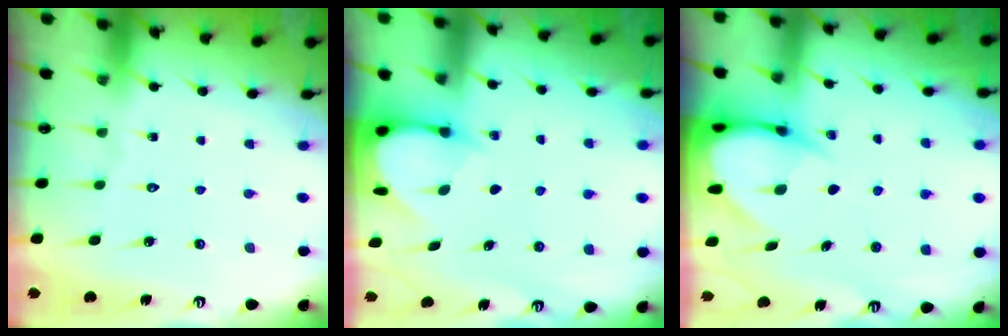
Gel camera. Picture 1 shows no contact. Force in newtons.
{"total": 3.6, "press": 3.6, "slide": 0.3}
{"total": 6.2, "press": 6.1, "slide": 0.7}